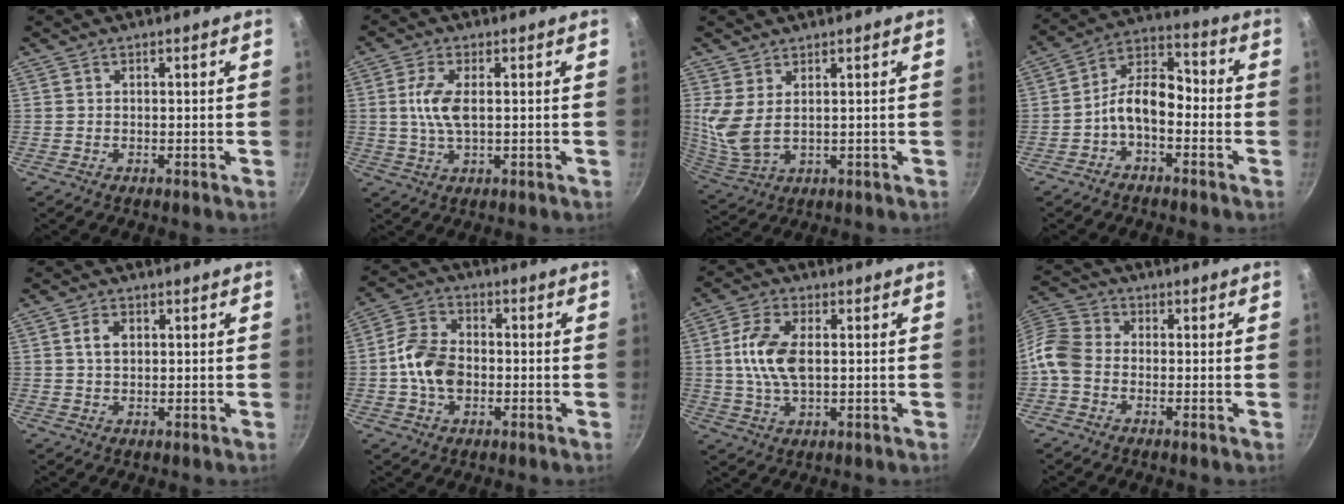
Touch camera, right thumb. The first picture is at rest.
{"total": 6.4, "force": [0.7, 2.7, 5.8], "torque": [-0.129, 0.002, 0.015]}
{"total": 7.4, "force": [2.6, 3.6, 5.9], "torque": [-0.124, -0.027, 0.063]}
{"total": 9.3, "force": [-3.1, 5.4, 6.9], "torque": [-0.104, 0.052, -0.071]}
{"total": 3.3, "force": [0.8, 2.2, 2.3], "torque": [-0.036, 0.002, 0.016]}
{"total": 9.7, "force": [-1.3, 6.7, 6.9], "torque": [-0.121, 0.025, -0.032]}
{"total": 9.8, "force": [0.8, 5.2, 8.2], "torque": [-0.164, 0.008, 0.014]}
{"total": 8.0, "force": [-2.3, 6.1, 4.6], "torque": [-0.089, 0.029, -0.069]}